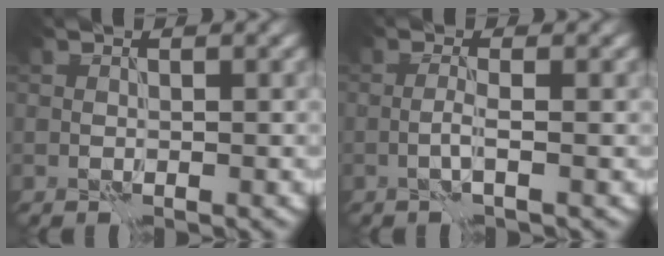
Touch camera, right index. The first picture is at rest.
{"total": 1.3, "force": [-0.4, -0.3, 1.2], "torque": [-0.029, 0.005, -0.012]}